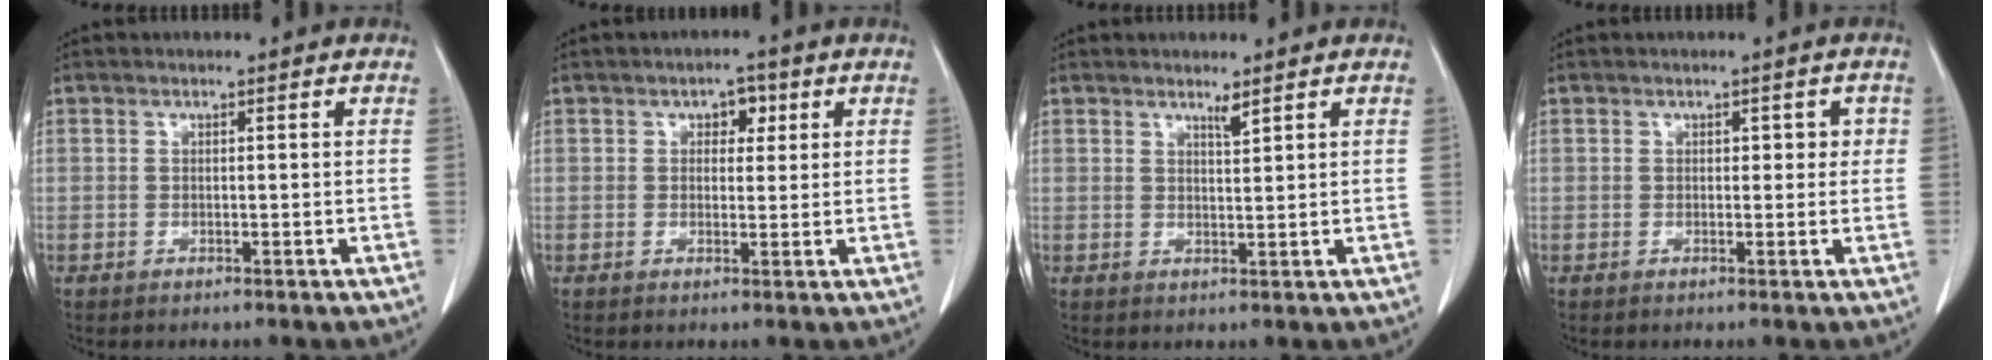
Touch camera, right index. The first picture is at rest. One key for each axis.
{"total": 2.9, "fx": 1.2, "fy": 1.9, "fz": 1.9, "tx": -0.020, "ty": 0.007, "tz": 0.016}
{"total": 1.6, "fx": 1.4, "fy": -0.1, "fz": 0.8, "tx": -0.014, "ty": -0.007, "tz": 0.025}
{"total": 2.3, "fx": 0.6, "fy": 1.5, "fz": 1.5, "tx": -0.009, "ty": 0.011, "tz": 0.007}